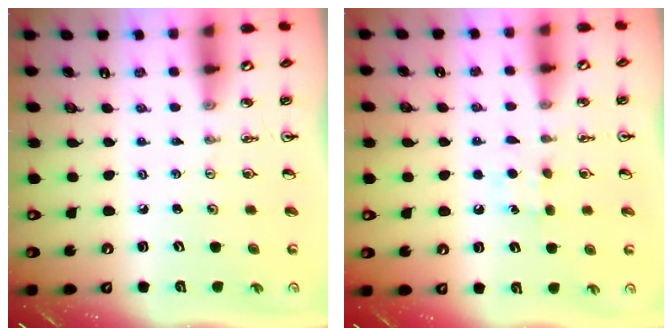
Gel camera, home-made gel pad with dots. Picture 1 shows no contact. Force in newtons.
{"total": 5.0, "press": 4.9, "slide": 0.7}